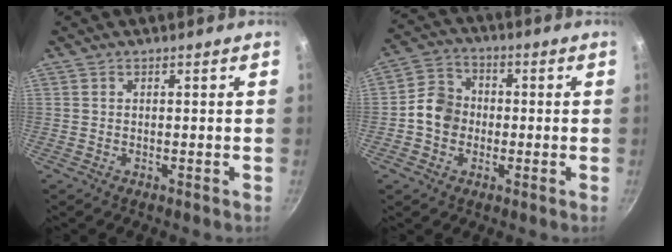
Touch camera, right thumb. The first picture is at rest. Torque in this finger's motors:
{"motor_torque": [0.92, 1.17, 0.70, -0.34, 0.06]}